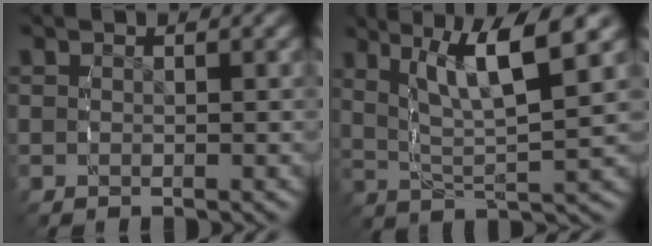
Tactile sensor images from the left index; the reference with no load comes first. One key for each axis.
{"total": 7.6, "fx": 3.3, "fy": 2.6, "fz": 6.3, "tx": -0.107, "ty": 0.008, "tz": 0.049}